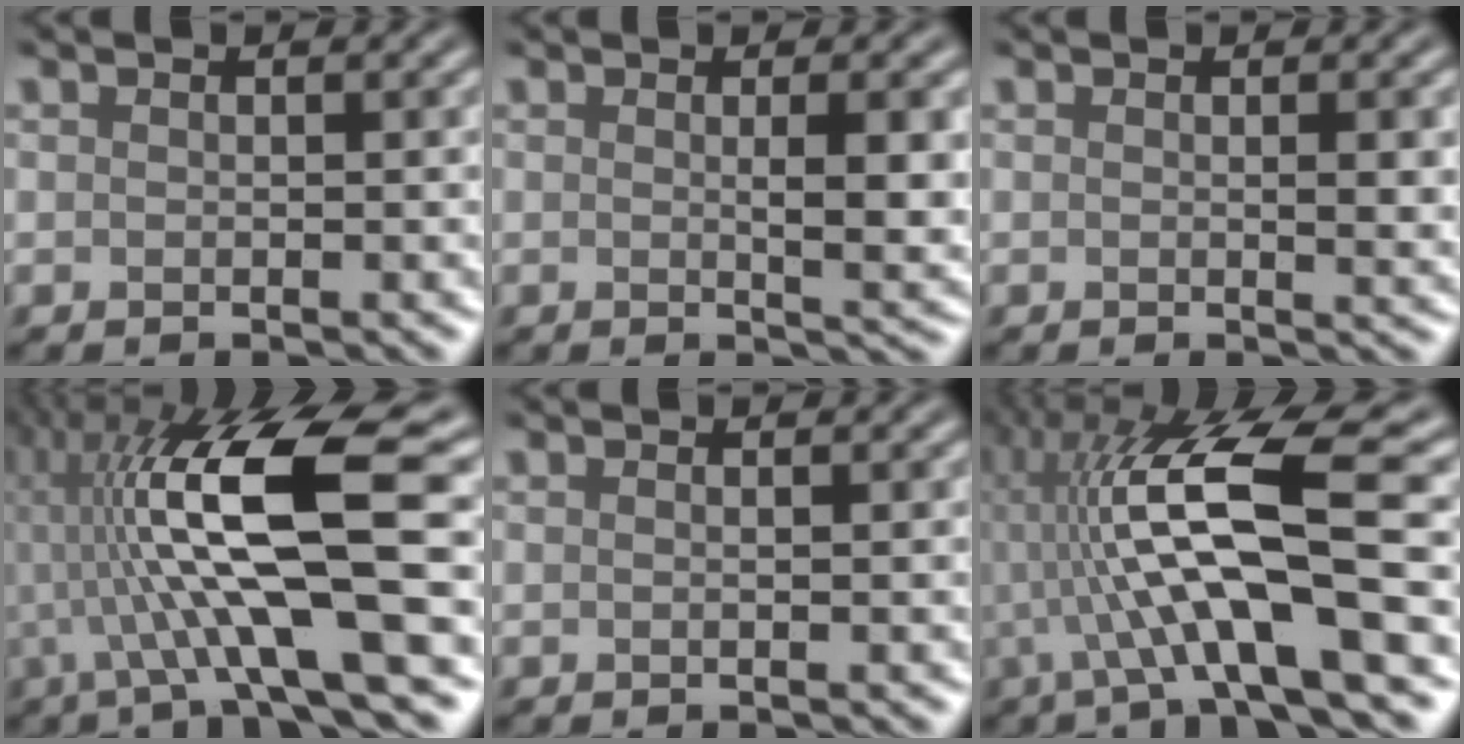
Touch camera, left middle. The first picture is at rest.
{"total": 3.9, "force": [0.3, 0.7, 3.8], "torque": [-0.052, 0.000, 0.013]}
{"total": 1.8, "force": [0.1, 0.3, 1.8], "torque": [-0.023, 0.001, 0.005]}
{"total": 13.4, "force": [0.5, 2.3, 13.2], "torque": [-0.246, 0.022, 0.018]}
{"total": 0.7, "force": [0.1, 0.4, 0.6], "torque": [0.001, -0.005, -0.006]}
{"total": 12.3, "force": [0.0, 2.2, 12.1], "torque": [-0.226, 0.022, 0.007]}